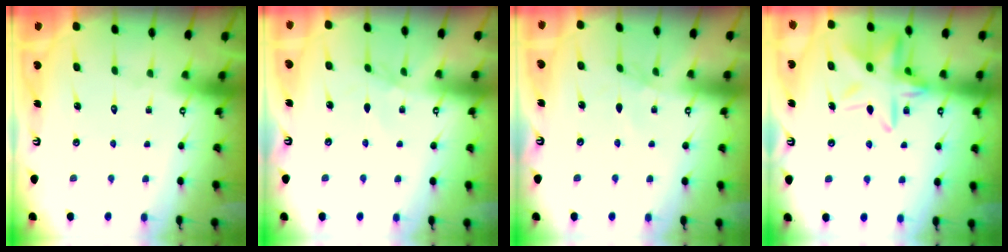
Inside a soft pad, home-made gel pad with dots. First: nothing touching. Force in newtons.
{"total": 2.9, "press": 2.9, "slide": 0.4}
{"total": 2.9, "press": 2.9, "slide": 0.4}
{"total": 16.0, "press": 15.9, "slide": 1.2}